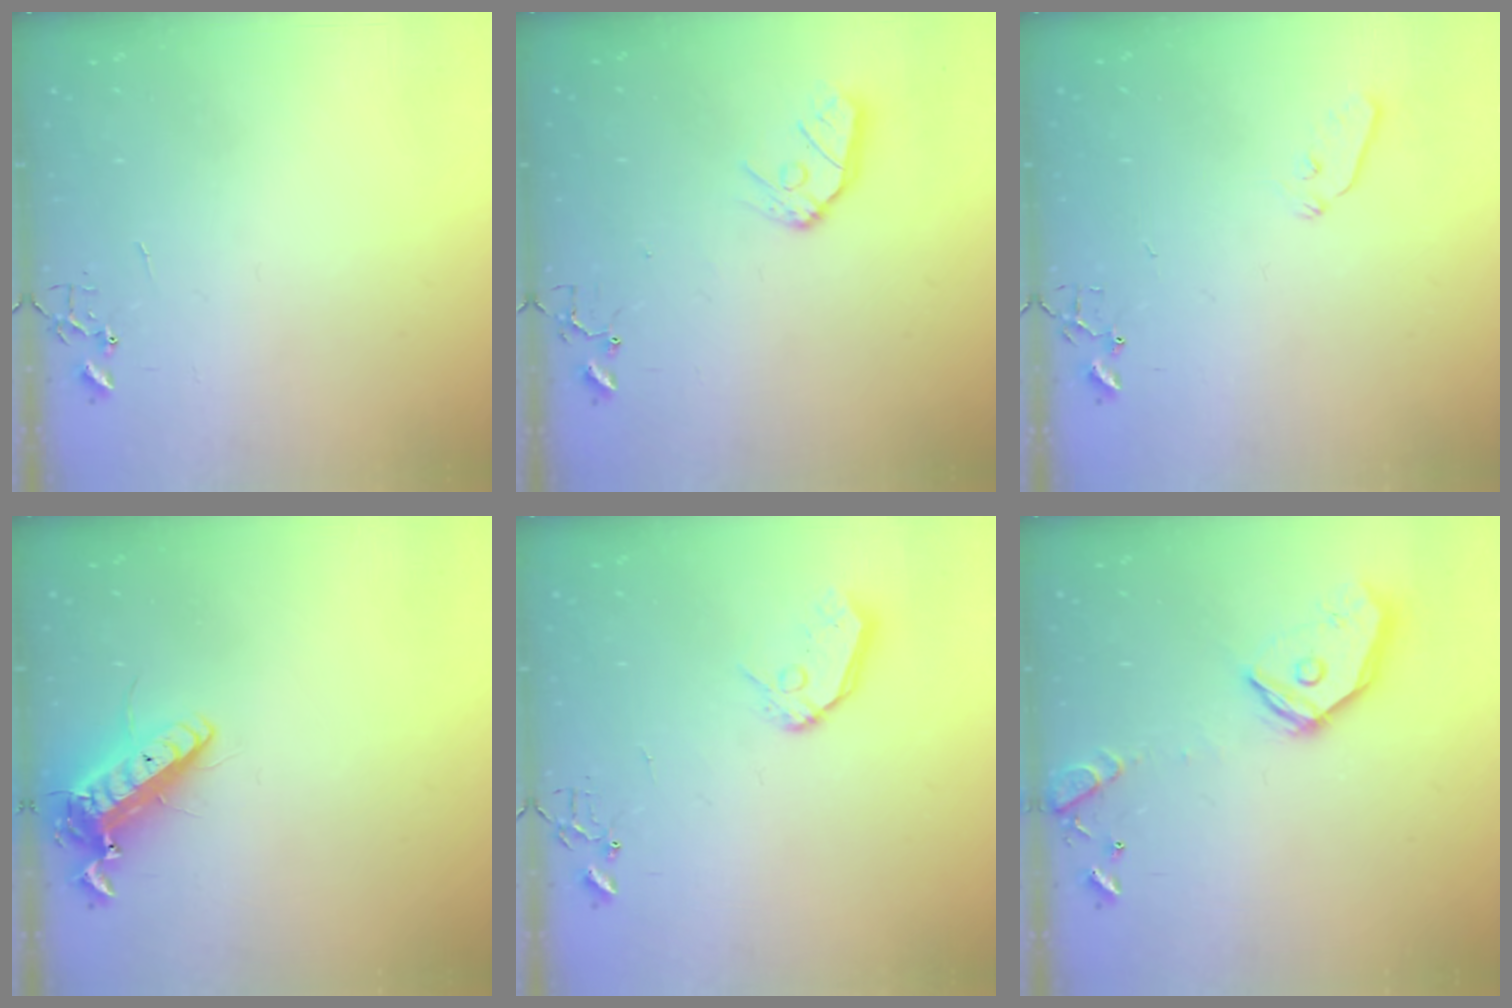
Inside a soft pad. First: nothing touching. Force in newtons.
{"total": 9.7, "press": 9.7, "slide": 0.9}
{"total": 5.0, "press": 5.0, "slide": 0.6}
{"total": 14.5, "press": 14.2, "slide": 2.9}
{"total": 9.2, "press": 9.1, "slide": 0.9}
{"total": 16.4, "press": 16.2, "slide": 2.5}